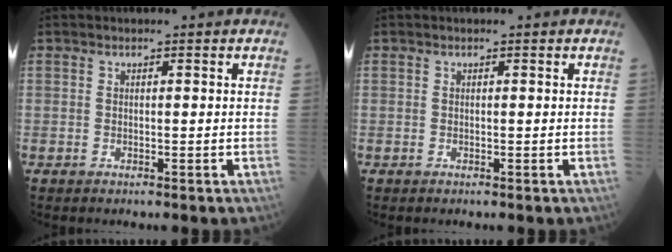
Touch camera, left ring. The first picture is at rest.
{"total": 0.0}